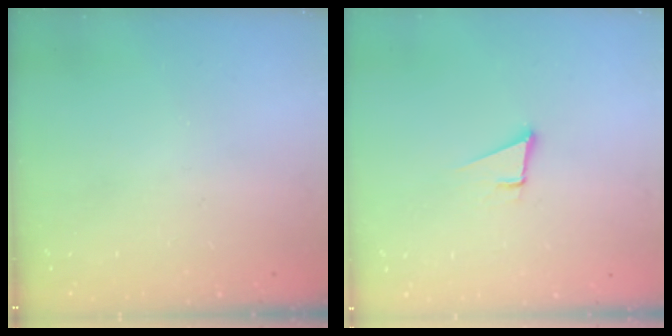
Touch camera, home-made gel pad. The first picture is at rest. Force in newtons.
{"total": 3.7, "press": 2.9, "slide": 2.2}